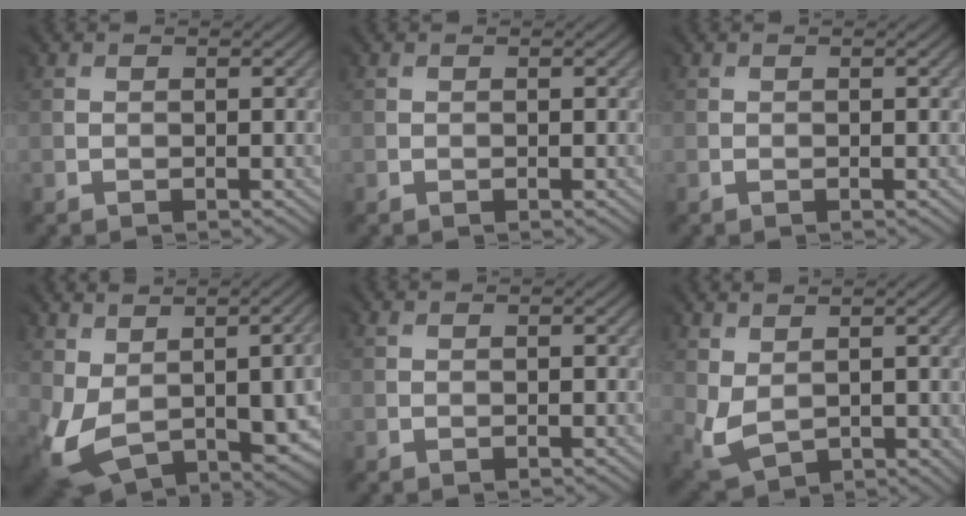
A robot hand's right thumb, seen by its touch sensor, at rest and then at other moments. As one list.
[{"total": 0.0}, {"total": 0.0}, {"total": 6.4, "force": [-0.2, 3.9, 5.1], "torque": [-0.153, -0.029, 0.018]}, {"total": 0.0}, {"total": 6.1, "force": [1.9, 4.4, 3.8], "torque": [-0.112, -0.023, 0.052]}]